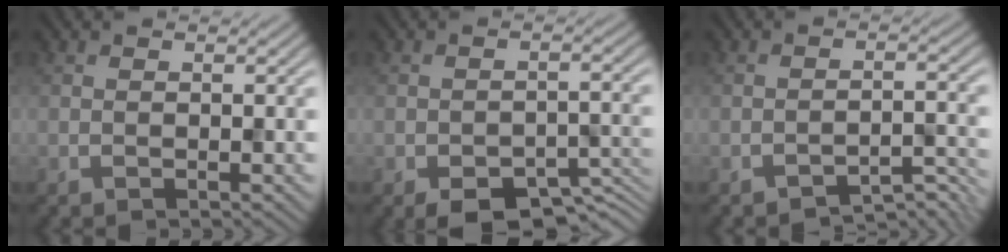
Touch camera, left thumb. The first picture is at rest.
{"total": 6.7, "force": [-4.5, 2.9, 4.0], "torque": [-0.051, -0.010, -0.064]}
{"total": 3.4, "force": [-3.0, 0.6, 1.4], "torque": [-0.018, 0.006, -0.044]}